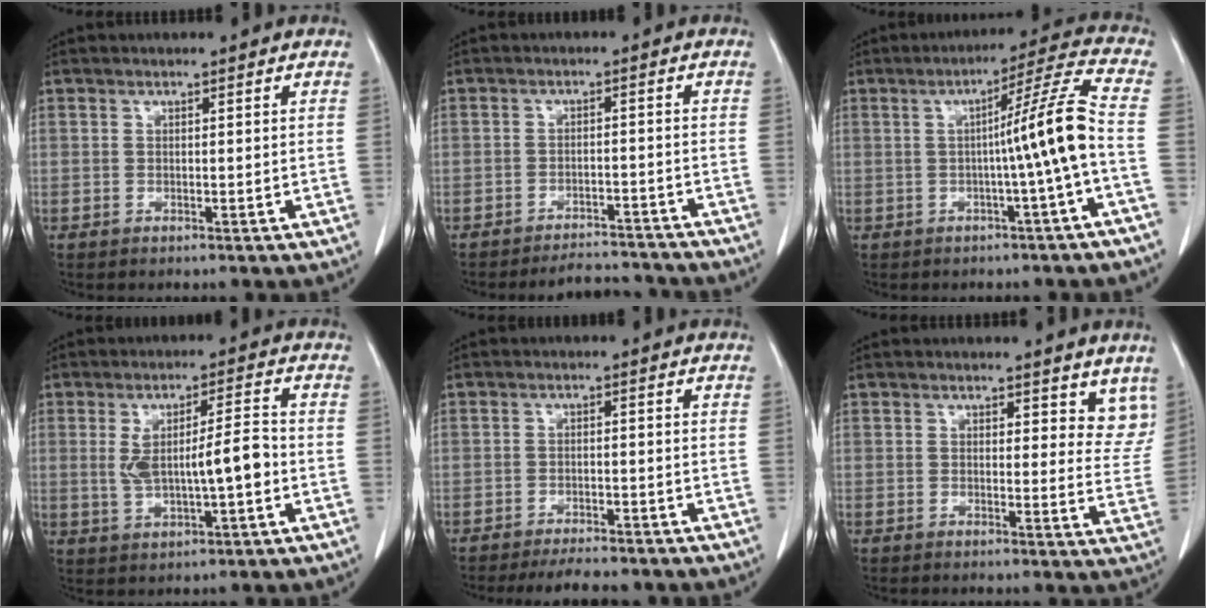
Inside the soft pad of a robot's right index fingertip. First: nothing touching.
{"total": 7.7, "force": [-7.5, 1.6, 0.8], "torque": [-0.002, 0.006, -0.096]}
{"total": 9.1, "force": [-1.5, -2.0, 8.8], "torque": [-0.126, 0.016, -0.022]}
{"total": 7.8, "force": [-0.5, 1.6, 7.6], "torque": [-0.141, 0.009, -0.001]}
{"total": 7.5, "force": [-6.7, 1.7, 2.9], "torque": [-0.035, -0.007, -0.092]}
{"total": 5.9, "force": [4.8, 2.7, 2.1], "torque": [0.004, -0.022, 0.040]}